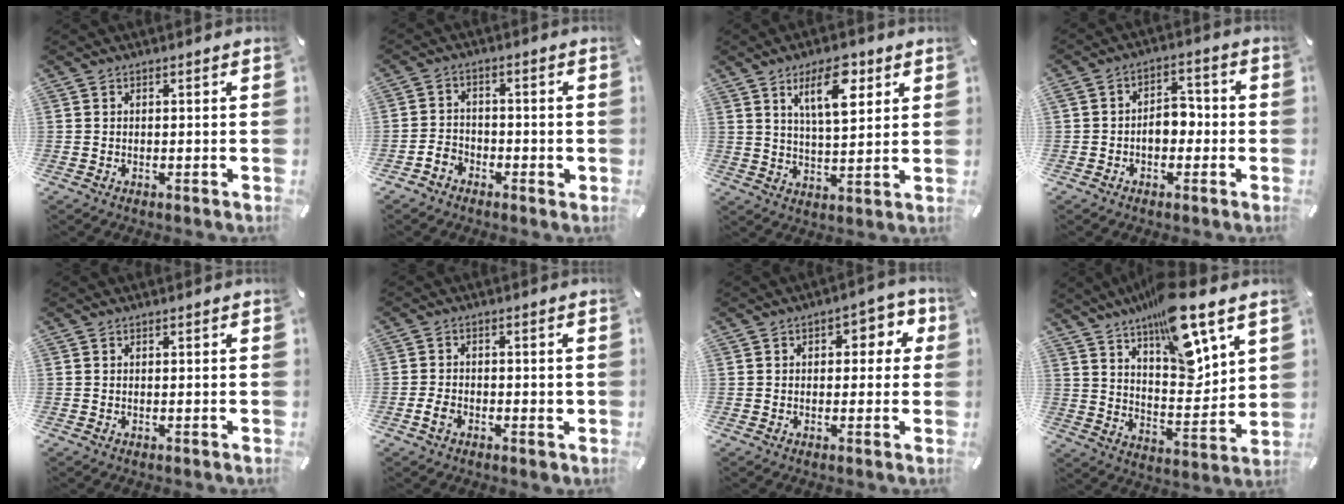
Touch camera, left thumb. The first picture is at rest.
{"total": 4.2, "force": [-2.6, 3.0, 1.4], "torque": [-0.020, 0.016, -0.047]}
{"total": 11.4, "force": [5.9, 4.9, 8.4], "torque": [-0.130, -0.013, 0.097]}
{"total": 6.2, "force": [-1.5, 4.5, 3.9], "torque": [-0.062, 0.015, -0.029]}
{"total": 0.0}
{"total": 3.9, "force": [-1.3, 2.5, 2.7], "torque": [-0.050, 0.007, -0.023]}
{"total": 5.8, "force": [1.0, 3.8, 4.3], "torque": [-0.041, -0.002, 0.005]}
{"total": 16.4, "force": [11.6, 5.7, 10.1], "torque": [-0.157, -0.073, 0.195]}